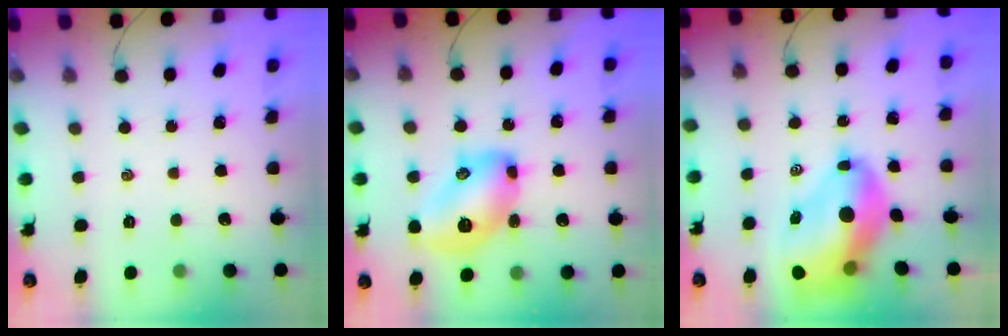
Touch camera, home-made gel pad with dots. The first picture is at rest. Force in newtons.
{"total": 14.6, "press": 14.6, "slide": 0.7}
{"total": 14.2, "press": 13.6, "slide": 4.2}